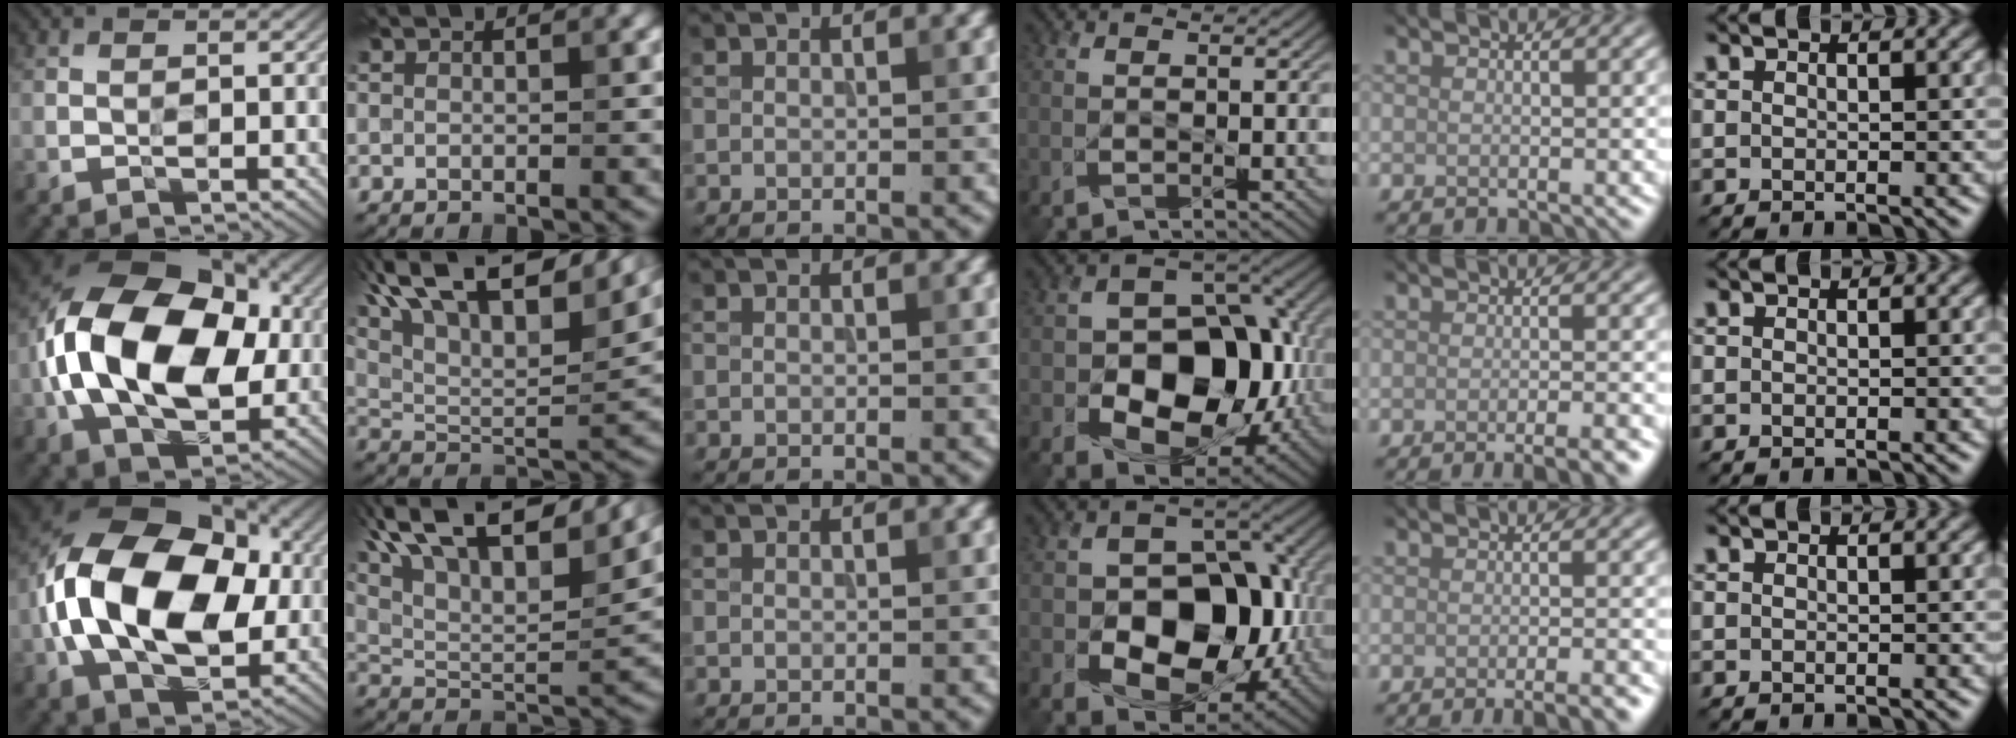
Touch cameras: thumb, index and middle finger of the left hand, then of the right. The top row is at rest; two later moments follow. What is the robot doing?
{"motion": "wipe", "object": "compact mirror"}